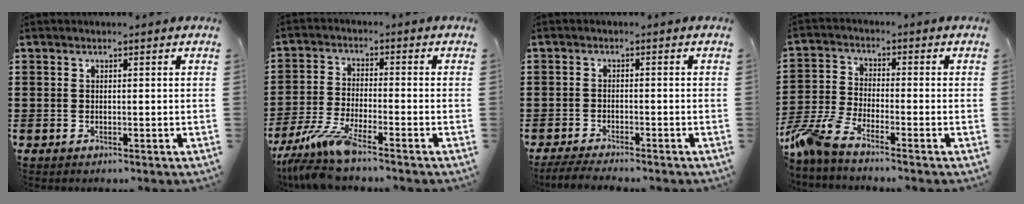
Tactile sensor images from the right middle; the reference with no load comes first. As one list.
[{"total": 7.2, "force": [-6.0, 0.2, 4.1], "torque": [-0.102, -0.020, -0.119]}, {"total": 2.5, "force": [-2.4, 0.1, 0.8], "torque": [-0.020, 0.000, -0.051]}, {"total": 6.0, "force": [-4.9, 0.7, 3.4], "torque": [-0.102, -0.019, -0.103]}]